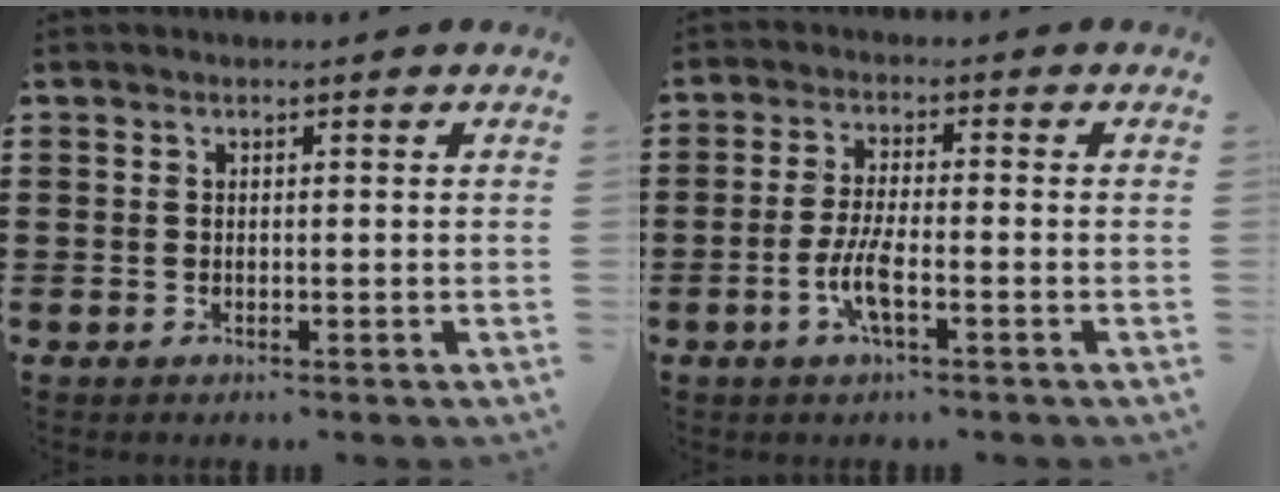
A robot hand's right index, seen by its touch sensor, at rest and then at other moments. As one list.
[{"total": 5.0, "force": [-2.0, 1.1, 4.4], "torque": [-0.102, -0.007, -0.042]}]